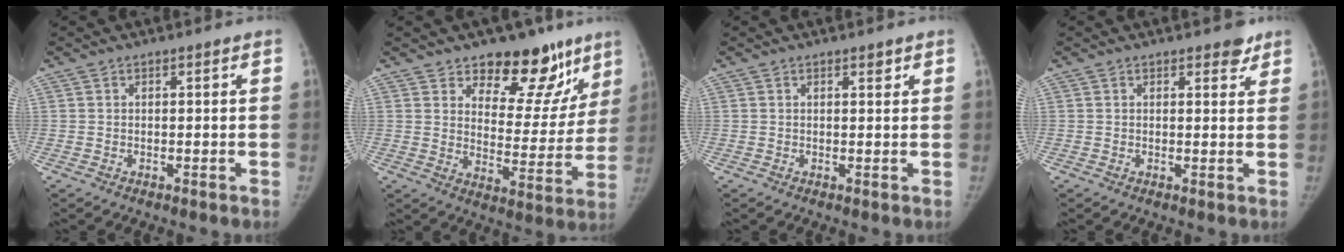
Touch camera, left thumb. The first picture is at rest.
{"total": 16.1, "force": [11.4, 8.6, 7.4], "torque": [-0.020, -0.075, 0.154]}
{"total": 1.0, "force": [0.7, 0.4, 0.6], "torque": [-0.004, -0.004, 0.010]}
{"total": 2.6, "force": [1.9, 1.3, 1.1], "torque": [0.006, -0.010, 0.021]}